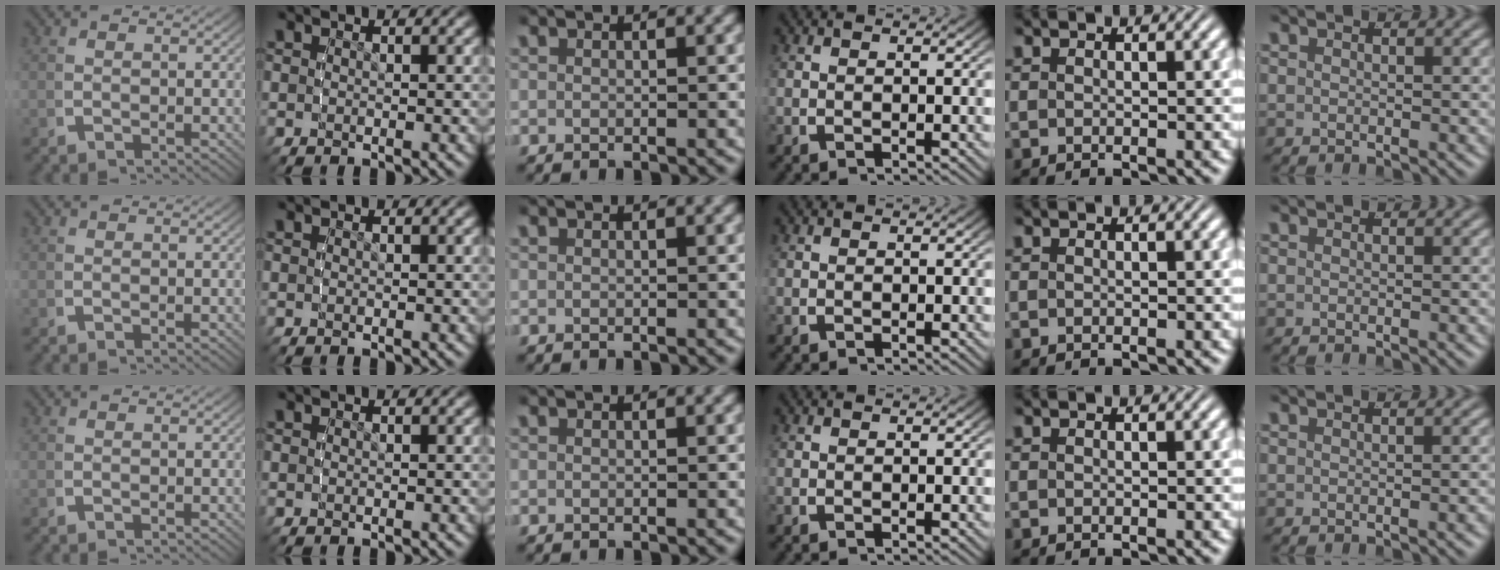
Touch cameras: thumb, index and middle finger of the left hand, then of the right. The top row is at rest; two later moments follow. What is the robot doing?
{"motion": "lift_and_place", "object": "bottle"}